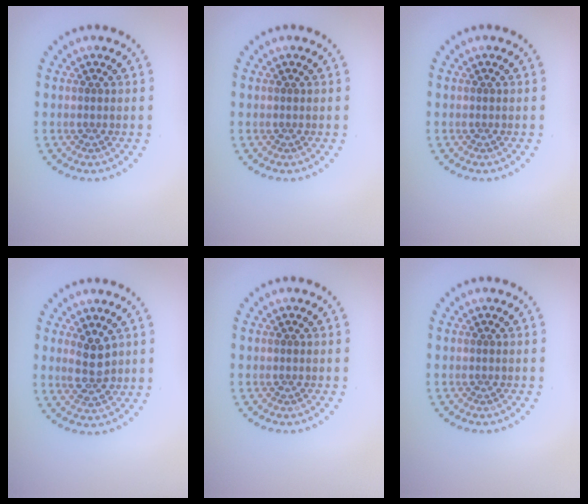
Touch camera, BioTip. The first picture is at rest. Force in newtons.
{"total": 0.0}
{"total": 0.0}
{"total": 2.7, "press": 2.7, "slide": 0.6}
{"total": 0.0}
{"total": 0.0}